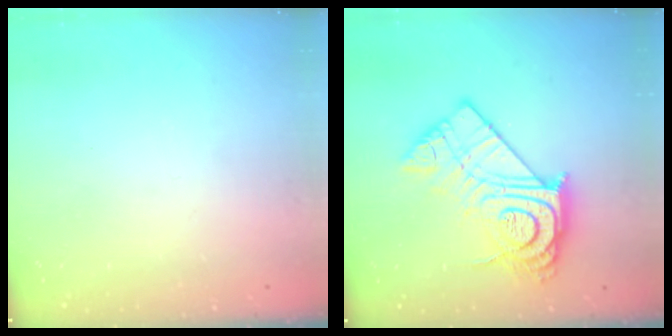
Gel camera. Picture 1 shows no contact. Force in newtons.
{"total": 20.8, "press": 20.7, "slide": 1.6}